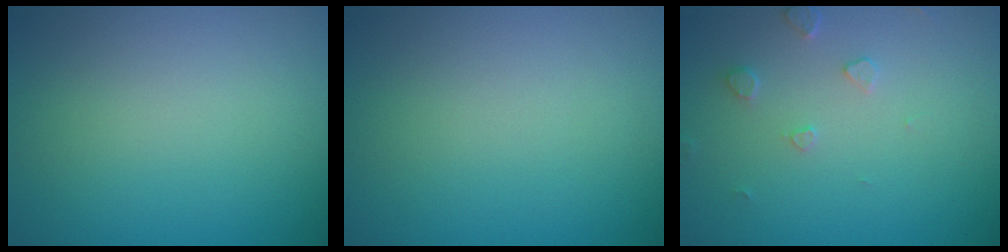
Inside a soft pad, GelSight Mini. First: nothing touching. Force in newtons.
{"total": 0.0}
{"total": 1.5, "press": 1.5, "slide": 0.3}